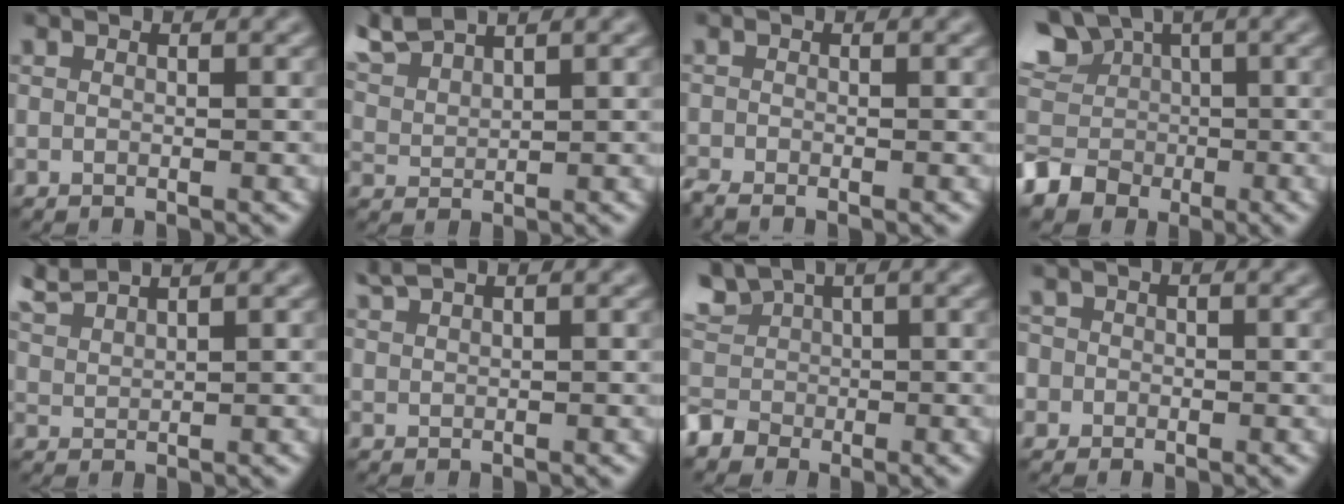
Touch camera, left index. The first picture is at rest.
{"total": 3.7, "force": [3.3, 0.6, 1.4], "torque": [-0.039, 0.014, 0.072]}
{"total": 1.4, "force": [-1.3, 0.2, 0.6], "torque": [-0.015, -0.010, -0.032]}
{"total": 11.9, "force": [-0.4, 10.8, 5.0], "torque": [-0.128, 0.015, -0.040]}
{"total": 2.8, "force": [2.6, 0.3, 0.9], "torque": [-0.016, 0.011, 0.057]}
{"total": 1.8, "force": [1.6, 0.3, 0.8], "torque": [-0.013, 0.007, 0.034]}
{"total": 4.3, "force": [0.0, 3.9, 1.8], "torque": [-0.050, 0.009, -0.005]}
{"total": 2.6, "force": [0.0, 2.5, 0.8], "torque": [0.001, 0.019, -0.027]}